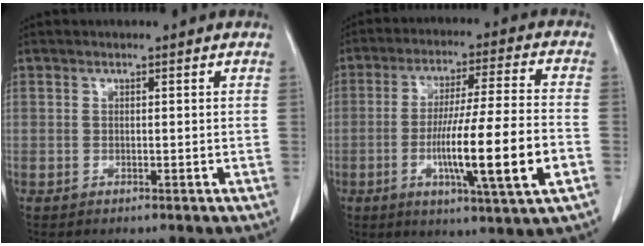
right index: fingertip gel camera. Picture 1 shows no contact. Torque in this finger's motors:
{"motor_torque": [2.10, -0.04, 1.05, 0.21]}